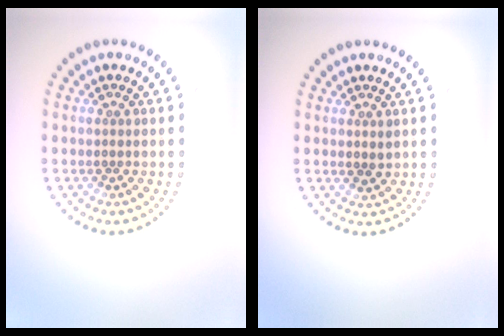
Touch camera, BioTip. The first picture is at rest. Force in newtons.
{"total": 0.9, "press": 0.8, "slide": 0.3}